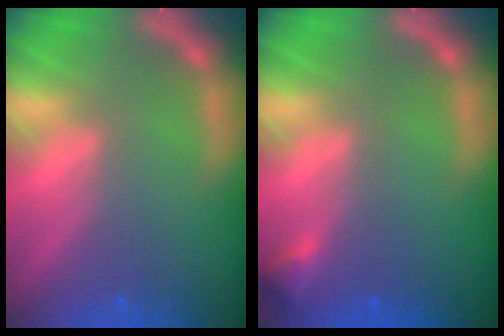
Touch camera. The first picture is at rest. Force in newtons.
{"total": 1.4}